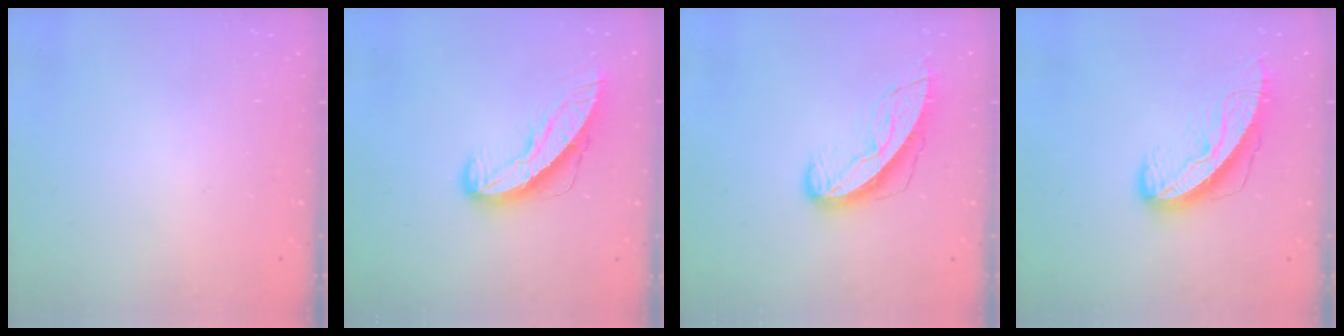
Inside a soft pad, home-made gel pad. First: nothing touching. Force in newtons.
{"total": 9.1, "press": 9.1, "slide": 0.5}
{"total": 9.6, "press": 9.5, "slide": 1.1}
{"total": 9.6, "press": 9.5, "slide": 1.2}